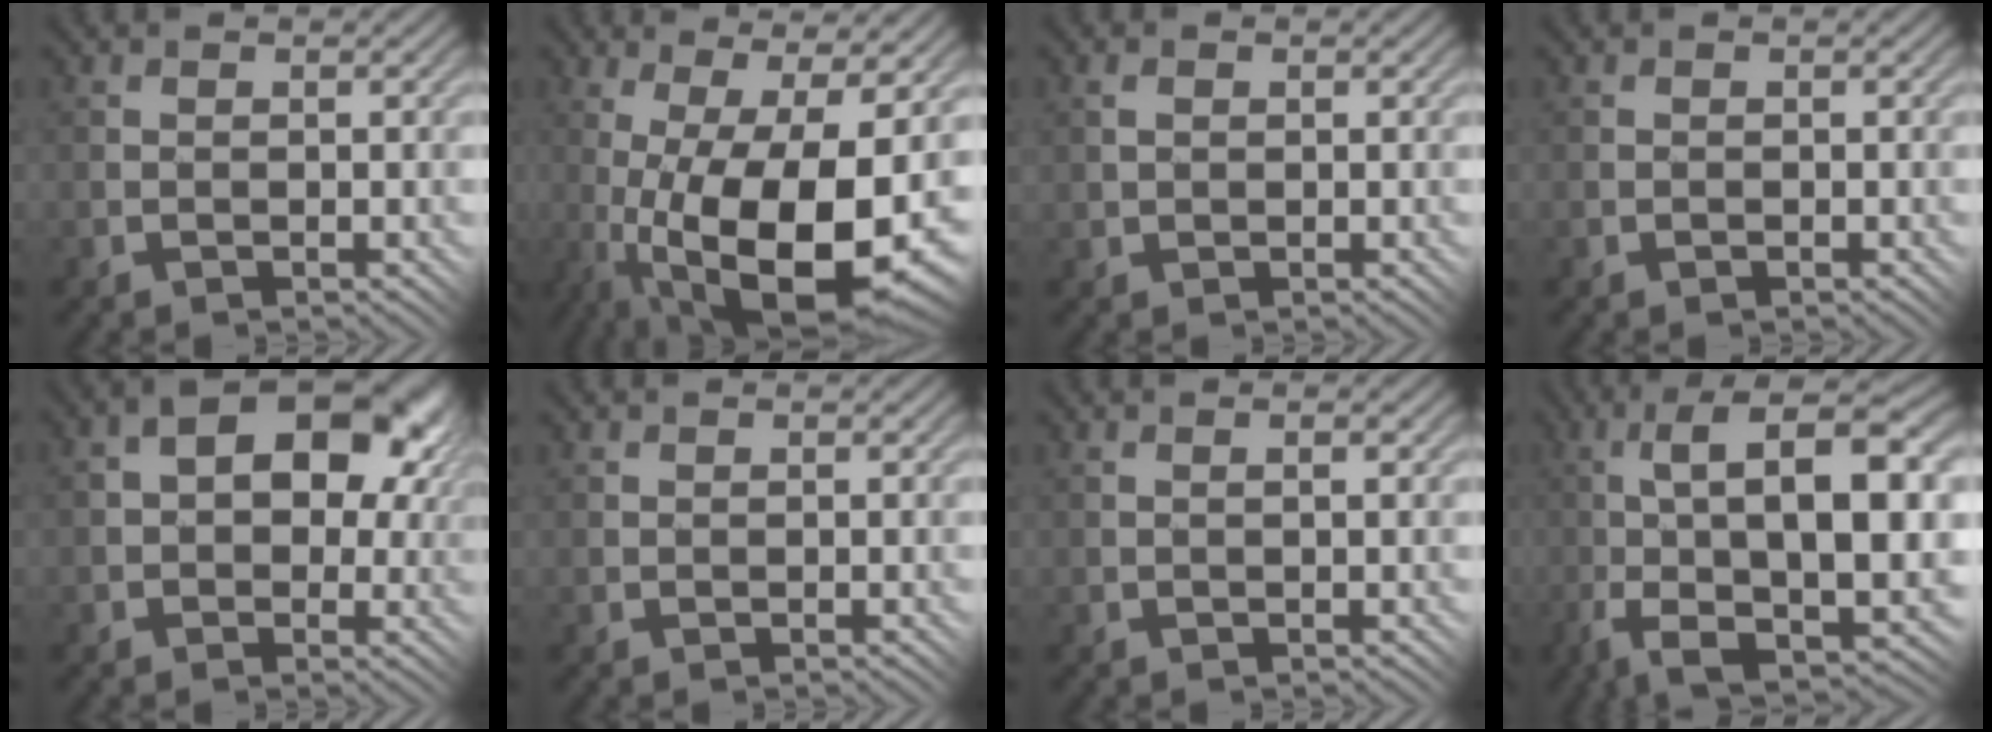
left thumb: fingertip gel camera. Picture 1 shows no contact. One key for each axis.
{"total": 14.9, "fx": -4.1, "fy": 4.8, "fz": 13.6, "tx": -0.229, "ty": -0.018, "tz": -0.053}
{"total": 1.4, "fx": 0.6, "fy": 1.1, "fz": 0.6, "tx": -0.012, "ty": 0.001, "tz": 0.011}
{"total": 0.0}
{"total": 11.8, "fx": 3.1, "fy": 7.7, "fz": 8.4, "tx": -0.109, "ty": 0.006, "tz": 0.053}
{"total": 0.5, "fx": 0.4, "fy": 0.2, "fz": 0.1, "tx": -0.004, "ty": 0.000, "tz": 0.011}
{"total": 1.2, "fx": 0.6, "fy": 0.0, "fz": 1.1, "tx": -0.017, "ty": 0.008, "tz": 0.016}
{"total": 15.3, "fx": 0.3, "fy": 5.0, "fz": 14.4, "tx": -0.255, "ty": 0.009, "tz": 0.007}